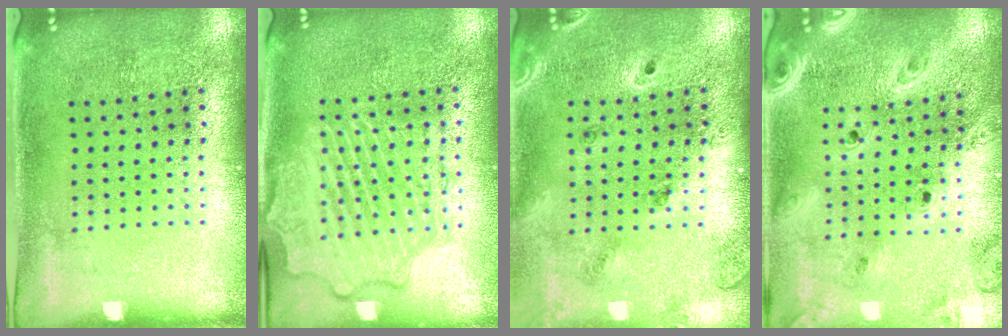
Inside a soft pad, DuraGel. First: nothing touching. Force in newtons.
{"total": 2.3, "press": 2.3, "slide": 0.3}
{"total": 1.4, "press": 1.3, "slide": 0.4}
{"total": 2.8, "press": 2.3, "slide": 1.5}